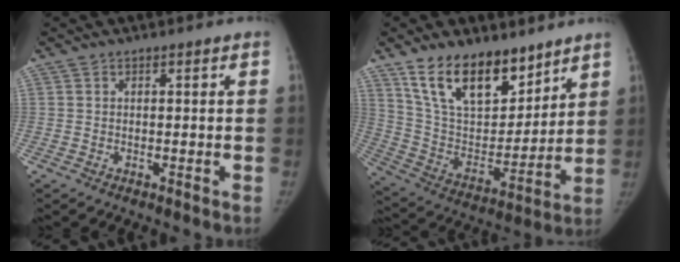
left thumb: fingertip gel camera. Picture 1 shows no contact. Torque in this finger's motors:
{"motor_torque": [0.64, 0.64, 1.33, -1.45, 0.26]}